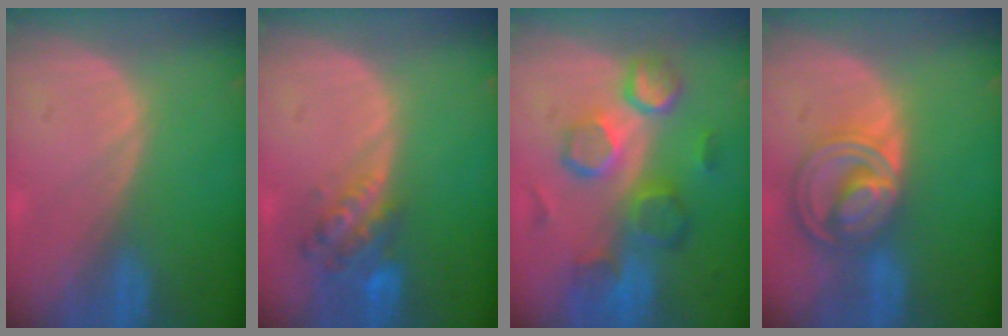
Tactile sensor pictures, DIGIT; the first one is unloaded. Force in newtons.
{"total": 5.9, "press": 5.3, "slide": 2.6}
{"total": 10.5, "press": 9.2, "slide": 5.1}
{"total": 8.5, "press": 7.2, "slide": 4.5}